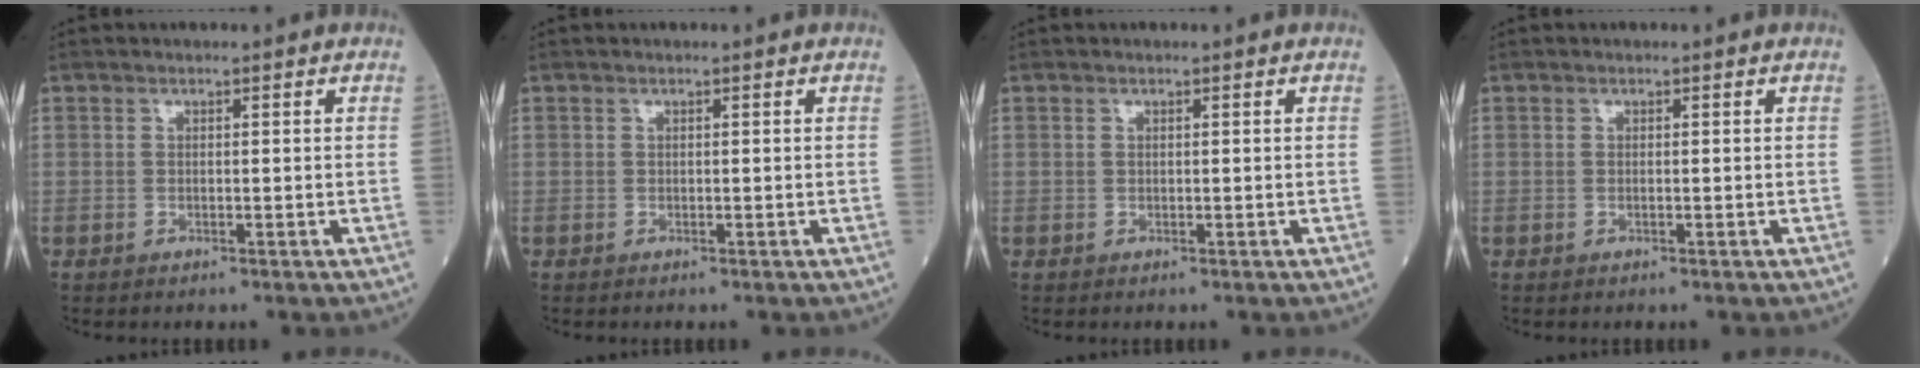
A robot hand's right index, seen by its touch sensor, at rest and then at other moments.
{"total": 0.0}
{"total": 0.0}
{"total": 0.0}